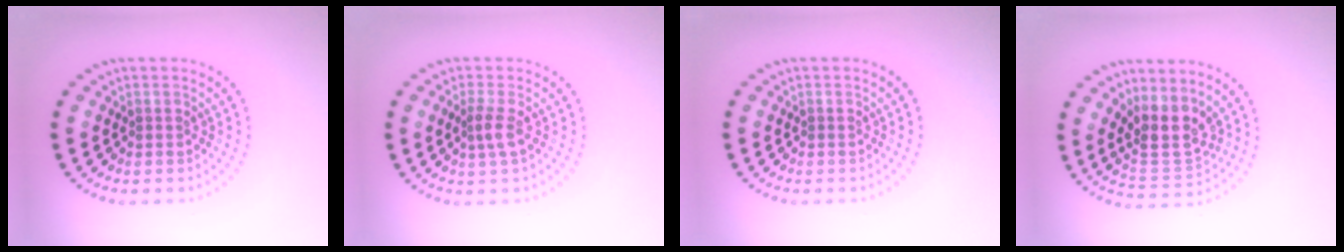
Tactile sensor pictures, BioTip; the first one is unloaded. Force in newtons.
{"total": 1.6, "press": 1.3, "slide": 1.0}
{"total": 0.0}
{"total": 3.9, "press": 3.4, "slide": 1.9}